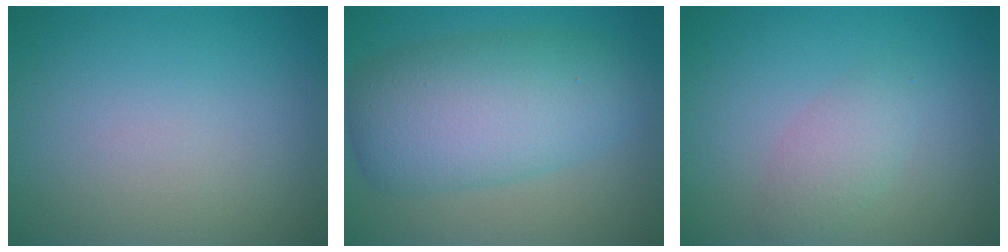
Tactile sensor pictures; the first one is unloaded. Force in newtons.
{"total": 8.5, "press": 8.5, "slide": 0.3}
{"total": 2.1, "press": 2.1, "slide": 0.1}